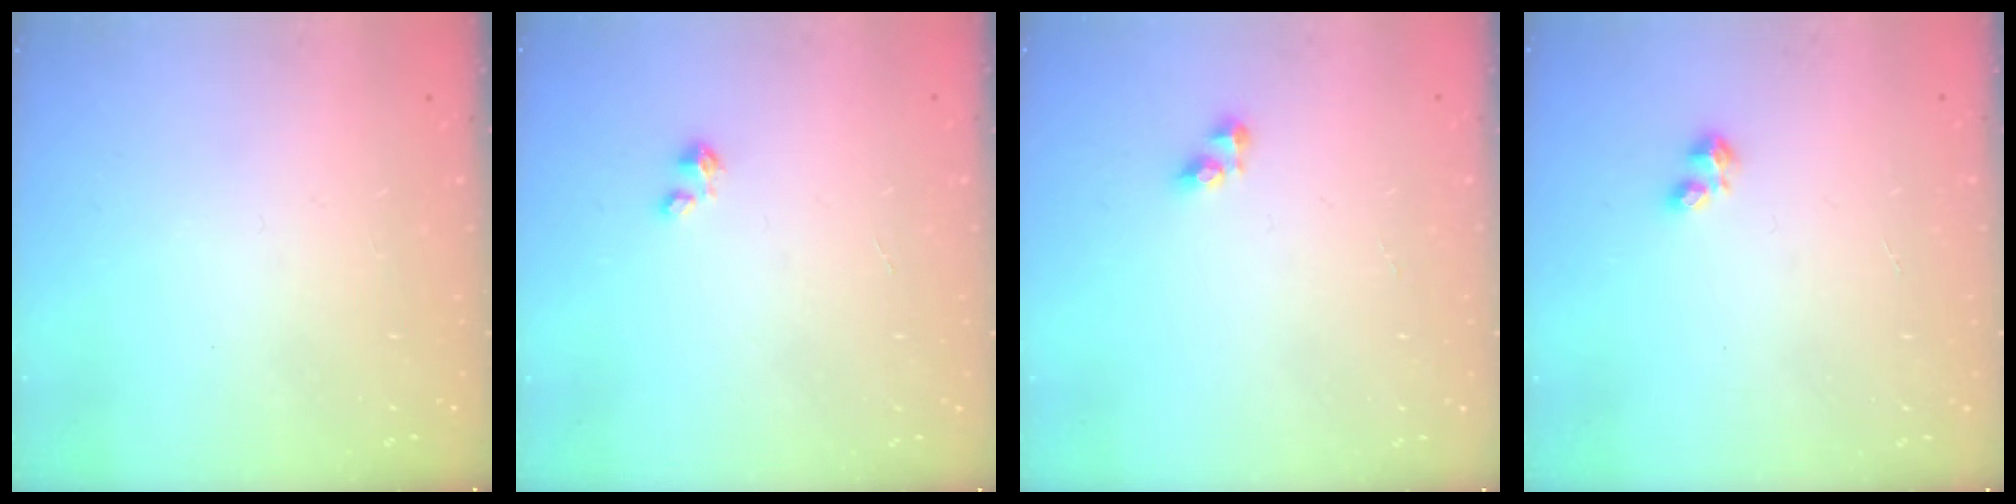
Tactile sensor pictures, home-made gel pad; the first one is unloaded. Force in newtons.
{"total": 0.8, "press": 0.7, "slide": 0.3}
{"total": 3.5, "press": 3.4, "slide": 0.5}
{"total": 2.0, "press": 2.0, "slide": 0.4}